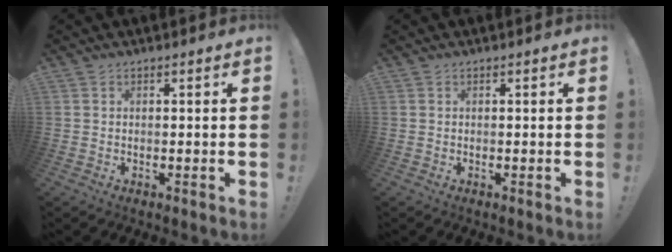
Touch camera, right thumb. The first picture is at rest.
{"total": 0.0}